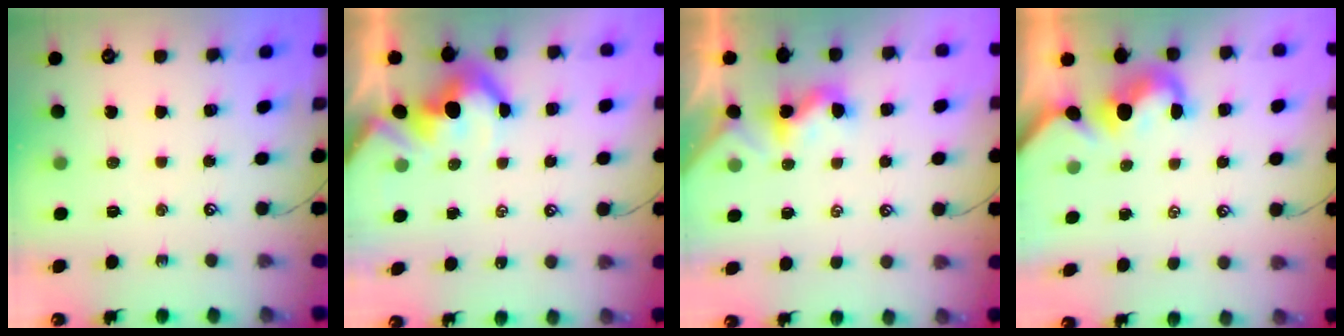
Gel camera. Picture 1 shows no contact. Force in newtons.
{"total": 6.3, "press": 6.2, "slide": 0.9}
{"total": 1.7, "press": 1.7, "slide": 0.3}
{"total": 1.6, "press": 1.5, "slide": 0.6}